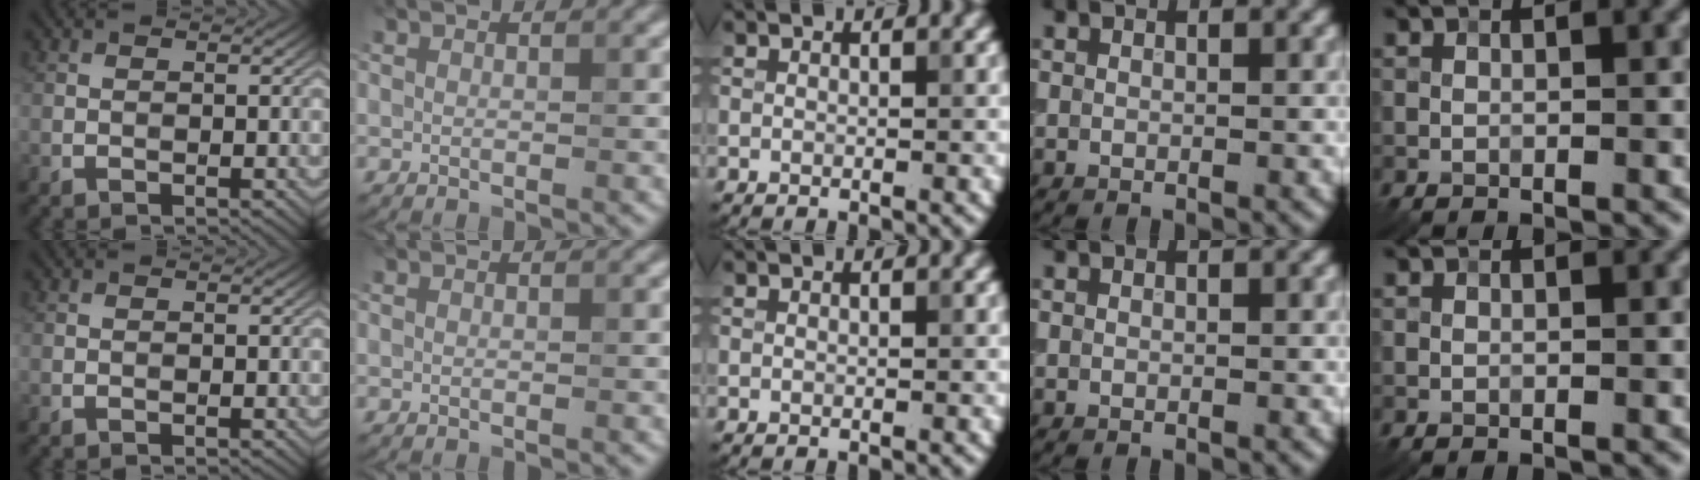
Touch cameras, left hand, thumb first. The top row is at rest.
{}